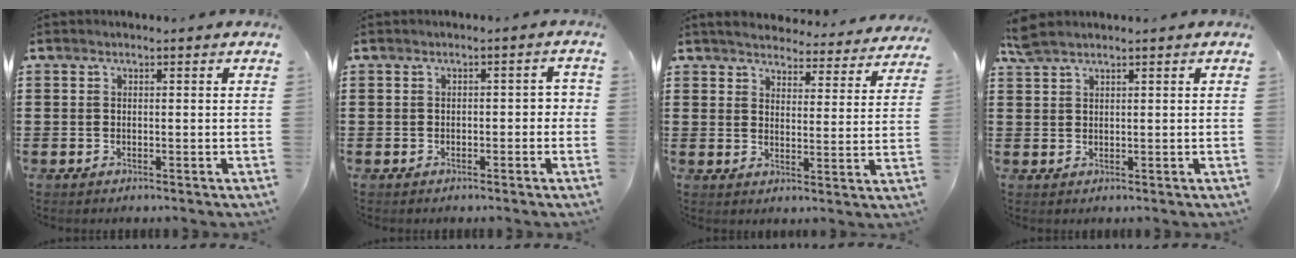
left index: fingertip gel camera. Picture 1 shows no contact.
{"total": 1.6, "force": [-0.8, 0.8, 1.1], "torque": [-0.024, 0.006, -0.020]}
{"total": 4.2, "force": [4.2, 0.2, 0.4], "torque": [-0.023, -0.032, 0.068]}
{"total": 2.5, "force": [2.0, 0.6, 1.3], "torque": [-0.031, 0.003, 0.037]}